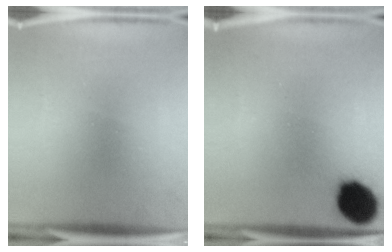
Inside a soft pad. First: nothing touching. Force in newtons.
{"total": 12.2}